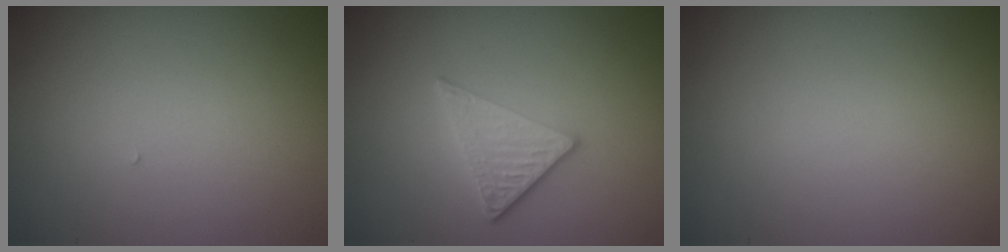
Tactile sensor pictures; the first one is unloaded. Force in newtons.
{"total": 2.9, "press": 2.6, "slide": 1.3}
{"total": 0.0}